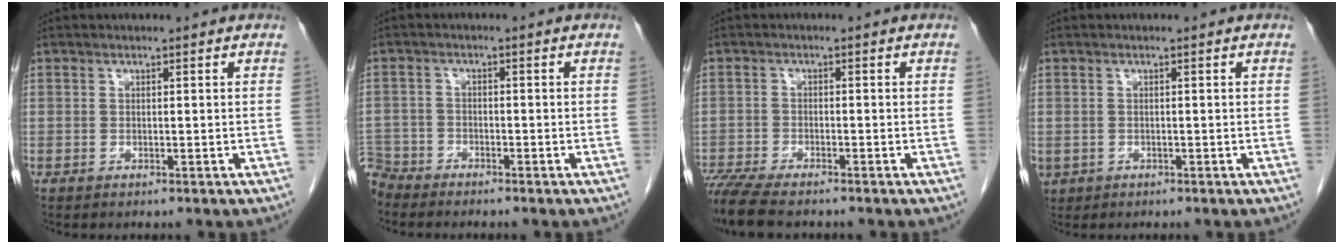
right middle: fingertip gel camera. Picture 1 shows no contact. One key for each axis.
{"total": 4.4, "fx": -4.2, "fy": 1.1, "fz": -0.4, "tx": 0.014, "ty": -0.008, "tz": -0.084}
{"total": 7.9, "fx": -6.9, "fy": 0.8, "fz": 3.9, "tx": -0.072, "ty": -0.016, "tz": -0.117}
{"total": 2.2, "fx": -0.8, "fy": 1.9, "fz": 0.7, "tx": -0.016, "ty": 0.000, "tz": -0.005}